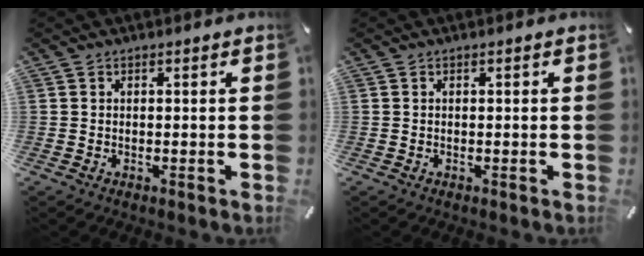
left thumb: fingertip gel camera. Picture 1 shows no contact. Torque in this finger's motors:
{"motor_torque": [-0.01, 0.00, 0.00, 0.00, 0.00]}